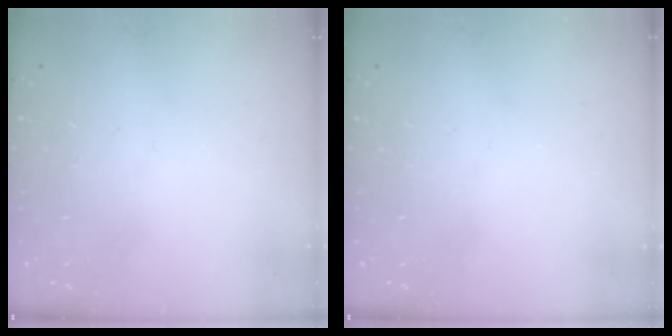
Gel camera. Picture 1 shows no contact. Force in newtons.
{"total": 0.0}